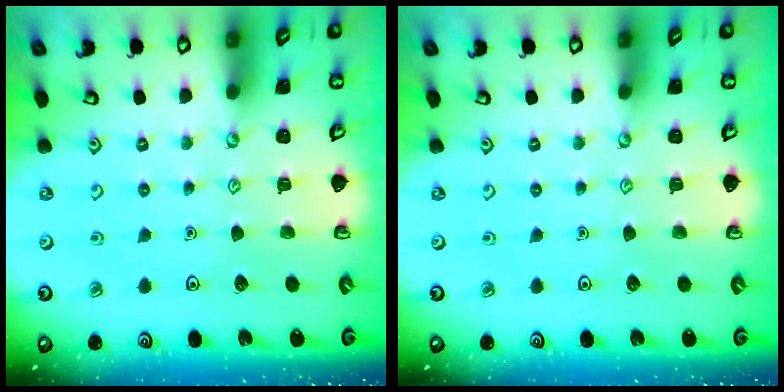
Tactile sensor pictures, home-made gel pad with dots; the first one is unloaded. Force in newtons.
{"total": 0.0}